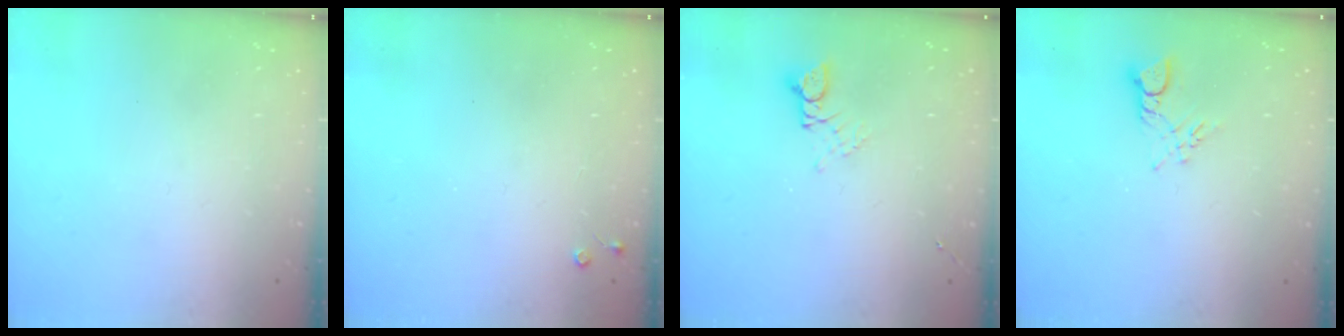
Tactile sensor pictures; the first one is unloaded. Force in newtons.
{"total": 3.2, "press": 3.1, "slide": 0.4}
{"total": 2.4, "press": 2.4, "slide": 0.2}
{"total": 2.6, "press": 2.6, "slide": 0.4}